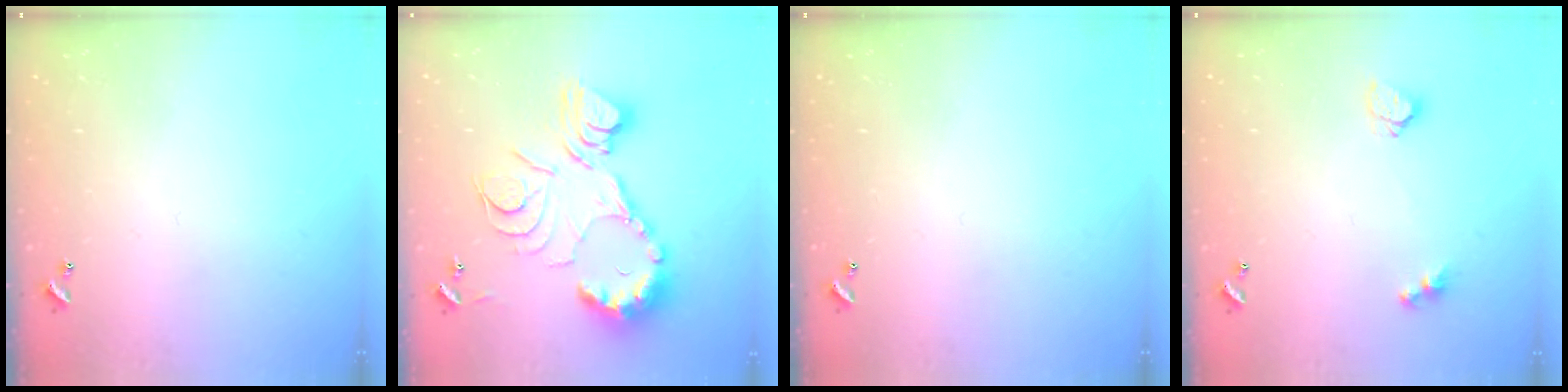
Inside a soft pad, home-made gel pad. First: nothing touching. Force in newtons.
{"total": 23.7, "press": 23.5, "slide": 2.6}
{"total": 0.0}
{"total": 3.8, "press": 3.8, "slide": 0.2}